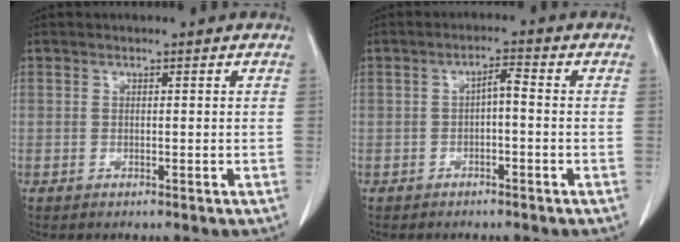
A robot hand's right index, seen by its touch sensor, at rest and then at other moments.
{"total": 2.5, "force": [-0.5, 0.6, 2.3], "torque": [-0.040, 0.014, -0.005]}